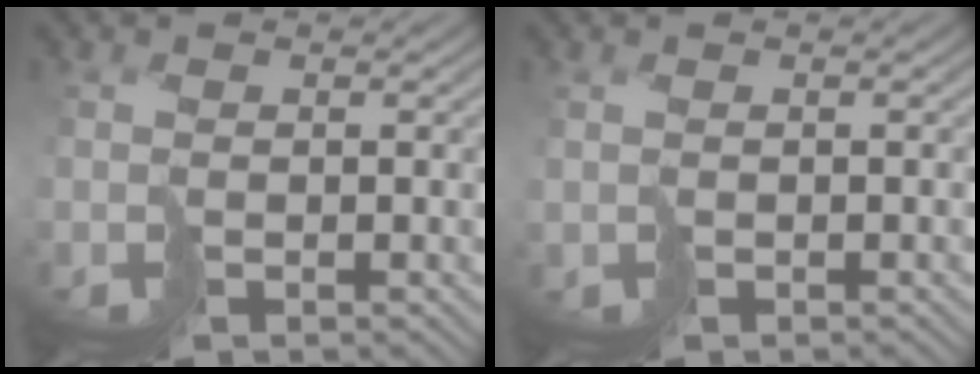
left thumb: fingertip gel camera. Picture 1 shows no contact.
{"total": 0.7, "force": [0.0, 0.6, 0.3], "torque": [-0.009, -0.003, 0.003]}